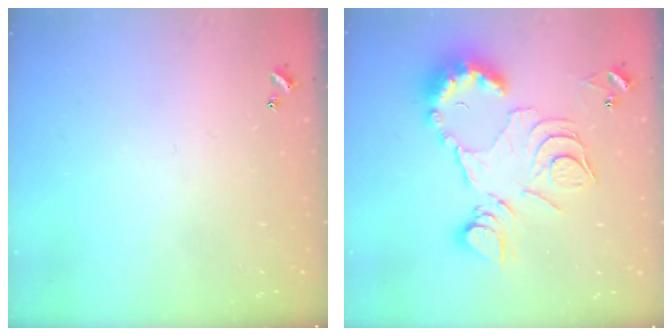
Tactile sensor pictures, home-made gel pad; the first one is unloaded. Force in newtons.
{"total": 18.4, "press": 18.4, "slide": 1.7}